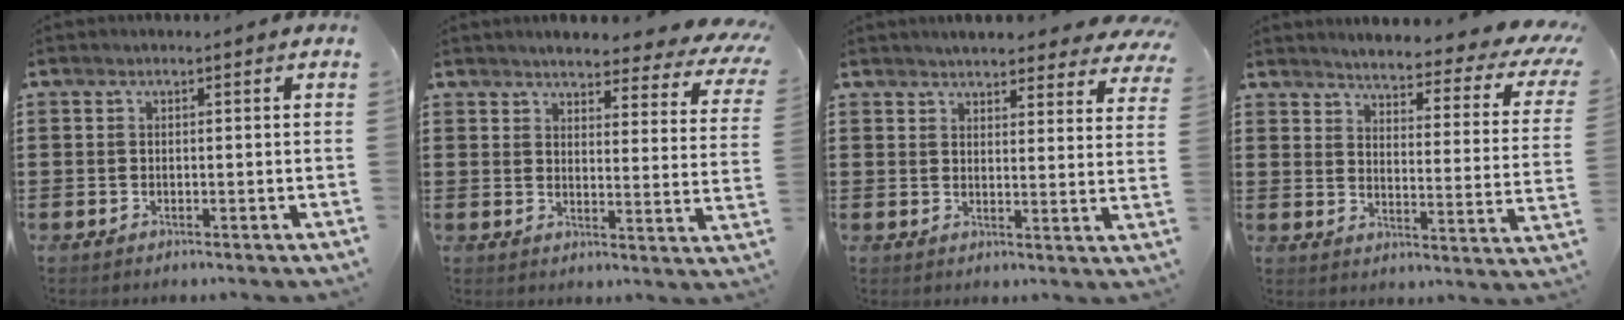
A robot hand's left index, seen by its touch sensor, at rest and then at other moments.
{"total": 4.4, "force": [4.0, 0.4, 1.8], "torque": [-0.046, -0.030, 0.067]}
{"total": 4.6, "force": [4.5, 0.3, 1.0], "torque": [-0.028, -0.018, 0.081]}
{"total": 4.0, "force": [3.5, 0.1, 1.9], "torque": [-0.050, -0.036, 0.049]}